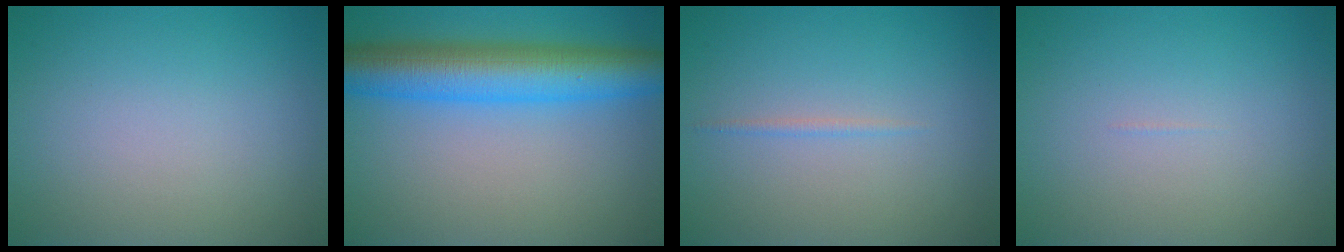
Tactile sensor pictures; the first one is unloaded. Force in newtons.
{"total": 8.4, "press": 8.4, "slide": 0.3}
{"total": 0.6, "press": 0.6, "slide": 0.1}
{"total": 0.0}